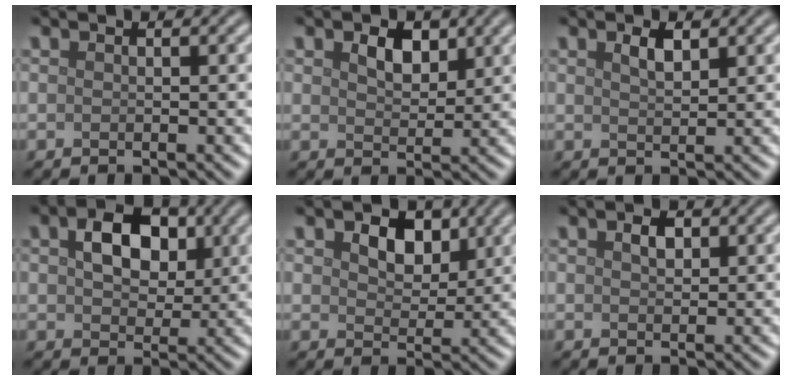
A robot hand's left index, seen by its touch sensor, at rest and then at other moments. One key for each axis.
{"total": 2.5, "fx": 1.2, "fy": 1.5, "fz": 1.5, "tx": -0.031, "ty": 0.001, "tz": 0.020}
{"total": 1.6, "fx": 1.0, "fy": 0.6, "fz": 1.1, "tx": -0.023, "ty": 0.001, "tz": 0.020}
{"total": 5.3, "fx": 1.5, "fy": 3.5, "fz": 3.6, "tx": -0.066, "ty": 0.004, "tz": 0.015}
{"total": 3.8, "fx": 1.5, "fy": 2.6, "fz": 2.4, "tx": -0.048, "ty": -0.001, "tz": 0.018}
{"total": 1.5, "fx": 0.5, "fy": 0.9, "fz": 1.0, "tx": -0.018, "ty": 0.002, "tz": 0.009}